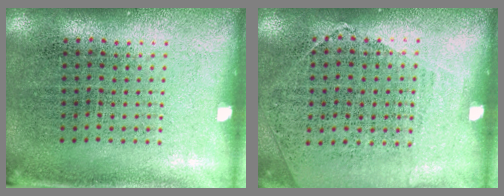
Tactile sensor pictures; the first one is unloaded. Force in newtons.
{"total": 1.2, "press": 0.9, "slide": 0.7}